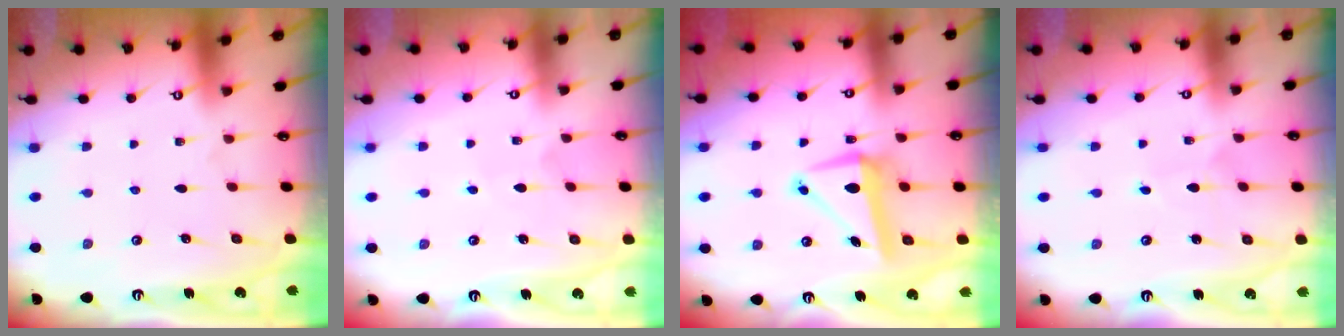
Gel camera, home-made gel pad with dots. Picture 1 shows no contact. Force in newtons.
{"total": 3.4, "press": 3.4, "slide": 0.4}
{"total": 8.8, "press": 8.7, "slide": 1.5}
{"total": 3.3, "press": 3.3, "slide": 0.2}